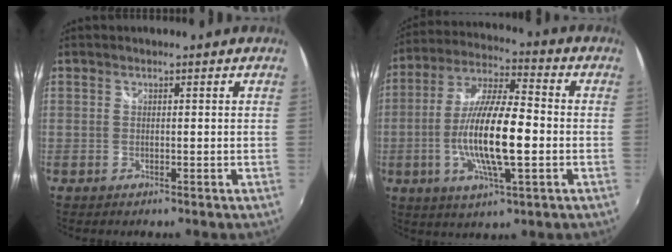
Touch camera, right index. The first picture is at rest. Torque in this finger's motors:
{"motor_torque": [1.41, -0.73, 1.05, 0.21]}